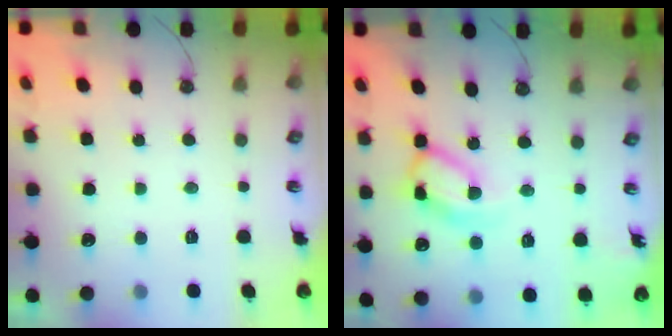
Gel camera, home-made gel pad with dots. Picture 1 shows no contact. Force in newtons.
{"total": 13.1, "press": 13.0, "slide": 1.5}